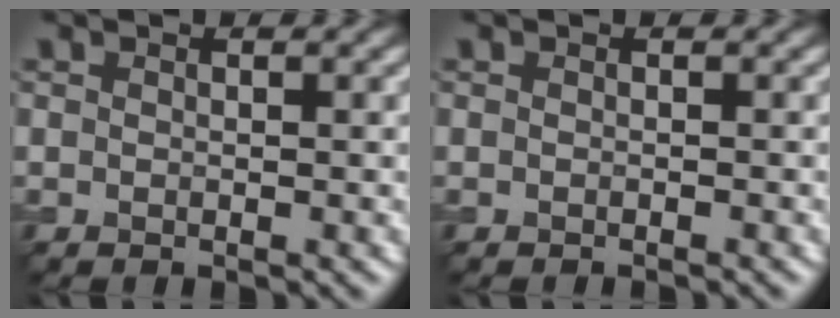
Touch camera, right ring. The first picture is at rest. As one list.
[{"total": 0.7, "force": [-0.6, 0.1, 0.3], "torque": [0.001, -0.001, -0.012]}]